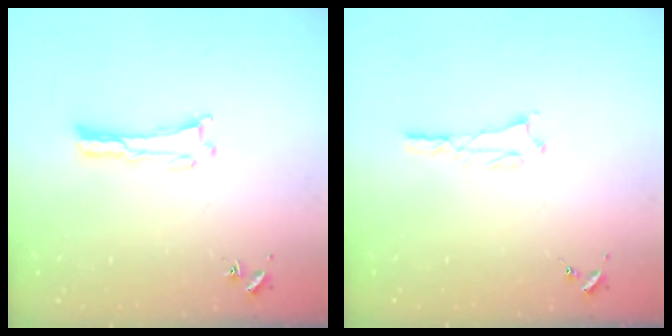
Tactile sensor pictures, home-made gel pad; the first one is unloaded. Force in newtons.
{"total": 1.0, "press": 1.0, "slide": 0.1}